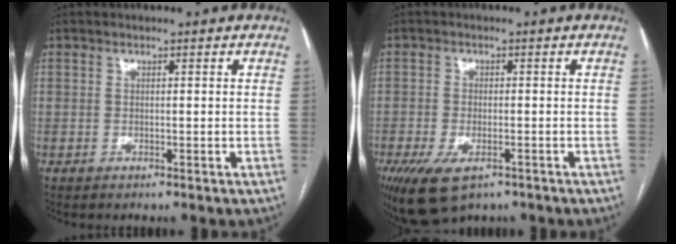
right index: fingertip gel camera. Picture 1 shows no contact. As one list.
[{"total": 8.3, "force": [-4.9, 3.9, 5.4], "torque": [-0.102, -0.014, -0.077]}]